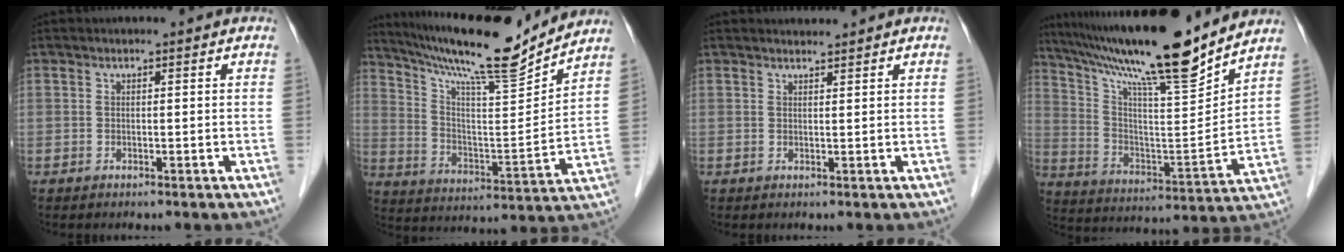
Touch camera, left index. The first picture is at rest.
{"total": 18.8, "force": [16.7, 0.2, 8.6], "torque": [-0.153, -0.013, 0.270]}
{"total": 1.4, "force": [1.4, 0.0, 0.1], "torque": [-0.007, 0.006, 0.028]}
{"total": 21.6, "force": [18.0, 0.3, 11.8], "torque": [-0.204, -0.010, 0.300]}